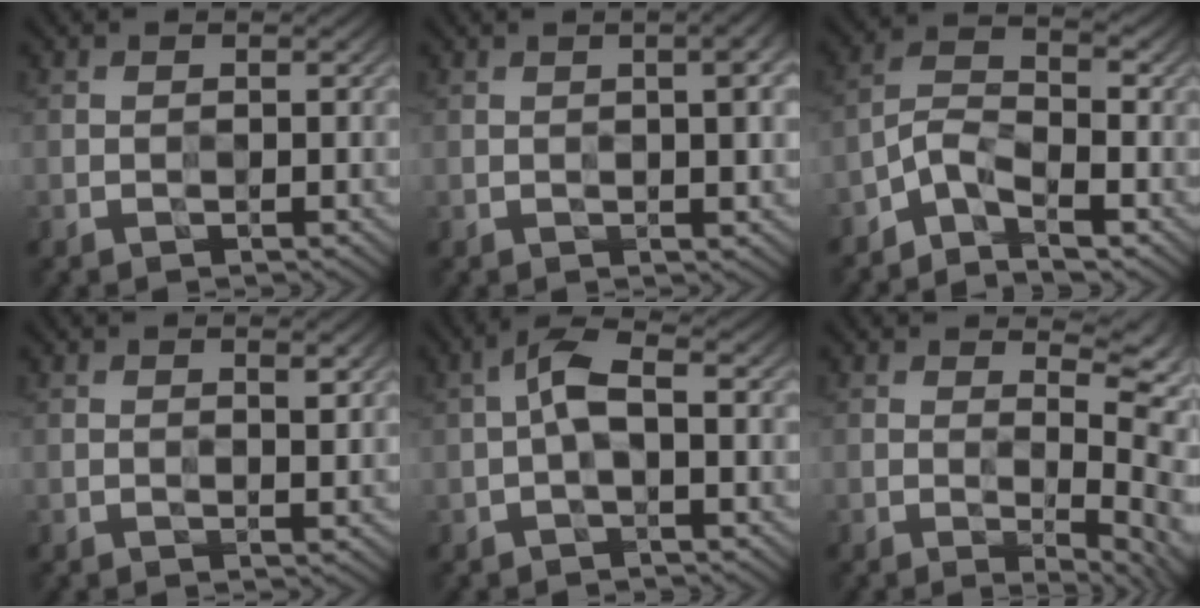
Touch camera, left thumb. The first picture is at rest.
{"total": 4.3, "force": [0.7, 0.9, 4.1], "torque": [-0.058, 0.007, 0.013]}
{"total": 4.6, "force": [-3.4, 1.5, 2.7], "torque": [-0.056, 0.003, -0.081]}
{"total": 1.4, "force": [0.8, 0.1, 1.2], "torque": [-0.020, -0.001, 0.013]}
{"total": 3.7, "force": [-0.1, 1.2, 3.5], "torque": [-0.078, 0.015, -0.011]}
{"total": 6.5, "force": [1.1, 1.3, 6.3], "torque": [-0.089, 0.002, 0.017]}